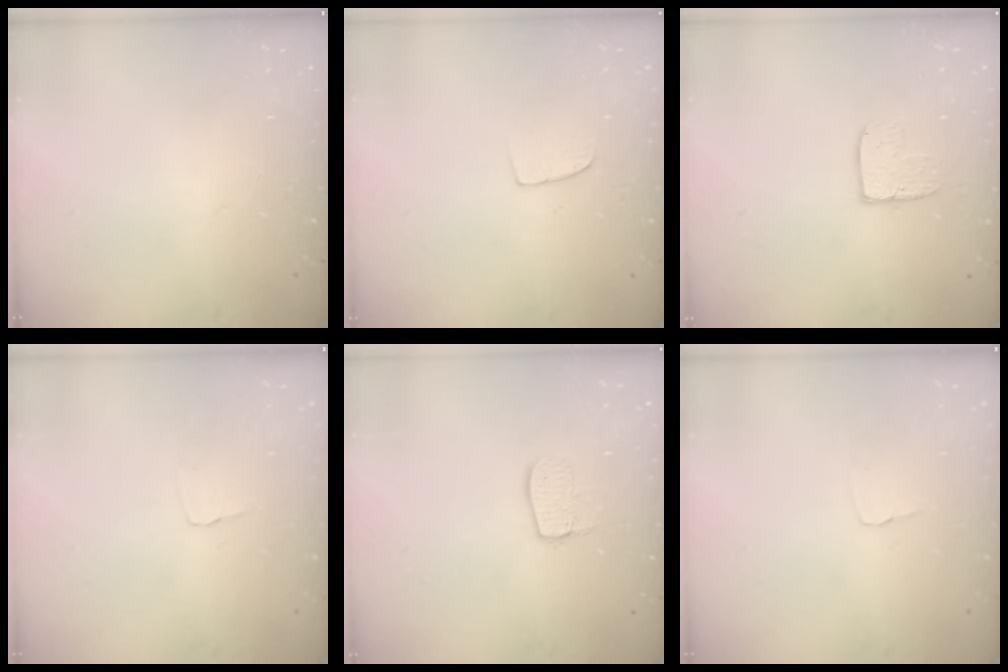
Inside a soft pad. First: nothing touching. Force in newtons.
{"total": 5.9, "press": 5.9, "slide": 0.4}
{"total": 7.9, "press": 7.9, "slide": 0.6}
{"total": 2.6, "press": 2.6, "slide": 0.2}
{"total": 7.6, "press": 7.6, "slide": 0.2}
{"total": 2.6, "press": 2.6, "slide": 0.2}